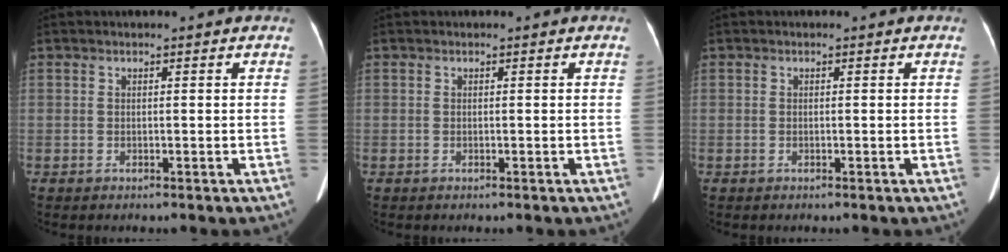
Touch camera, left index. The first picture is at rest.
{"total": 0.0}
{"total": 0.0}